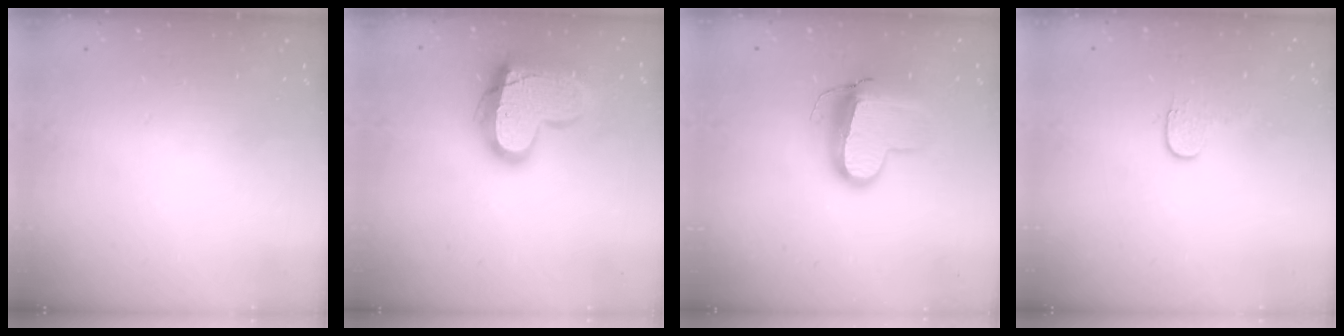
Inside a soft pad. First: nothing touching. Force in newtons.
{"total": 17.2, "press": 17.2, "slide": 1.3}
{"total": 12.7, "press": 12.6, "slide": 1.4}
{"total": 3.6, "press": 3.6, "slide": 0.4}